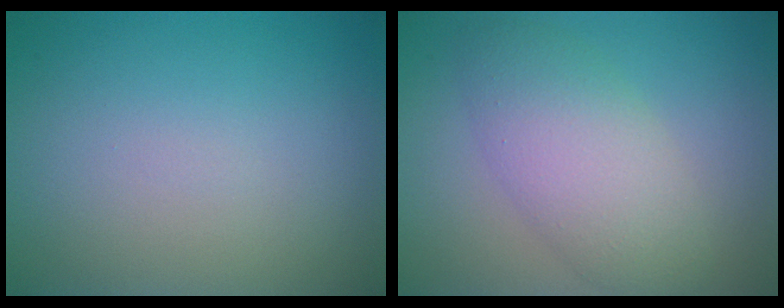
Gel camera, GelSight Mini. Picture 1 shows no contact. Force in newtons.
{"total": 5.3, "press": 5.3, "slide": 0.2}